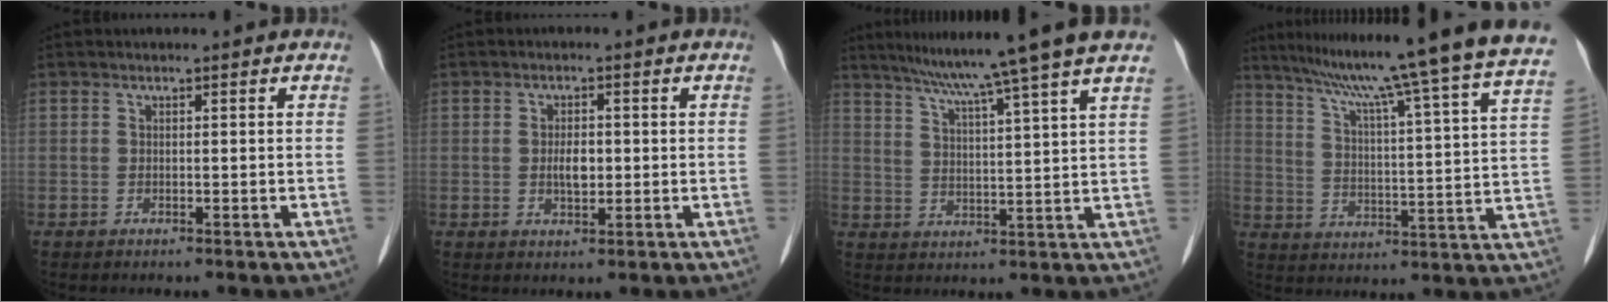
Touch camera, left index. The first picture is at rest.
{"total": 3.0, "force": [-0.1, 1.5, 2.6], "torque": [-0.050, -0.001, 0.000]}
{"total": 12.3, "force": [10.0, -2.3, 6.8], "torque": [-0.111, 0.000, 0.142]}
{"total": 24.7, "force": [21.5, -2.4, 12.0], "torque": [-0.193, -0.053, 0.283]}